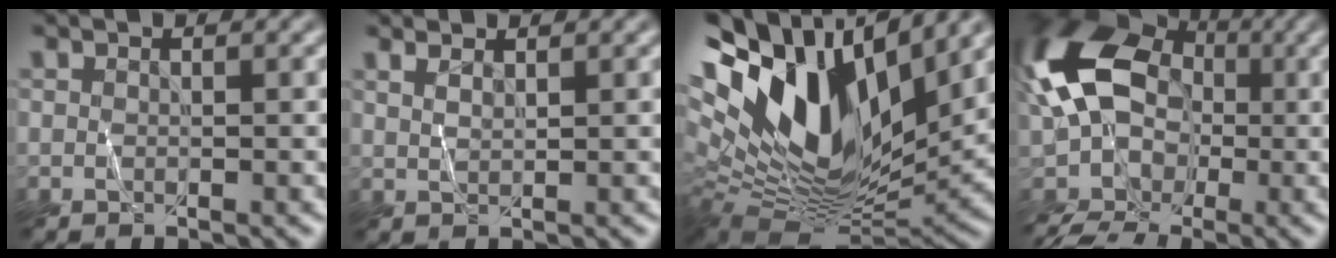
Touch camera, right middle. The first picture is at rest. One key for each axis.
{"total": 1.7, "fx": 1.5, "fy": 0.5, "fz": 0.6, "tx": -0.004, "ty": -0.001, "tz": 0.020}
{"total": 16.4, "fx": 6.5, "fy": 8.2, "fz": 12.6, "tx": -0.249, "ty": 0.022, "tz": 0.112}
{"total": 12.6, "fx": -1.7, "fy": 9.2, "fz": 8.4, "tx": -0.184, "ty": 0.007, "tz": -0.035}